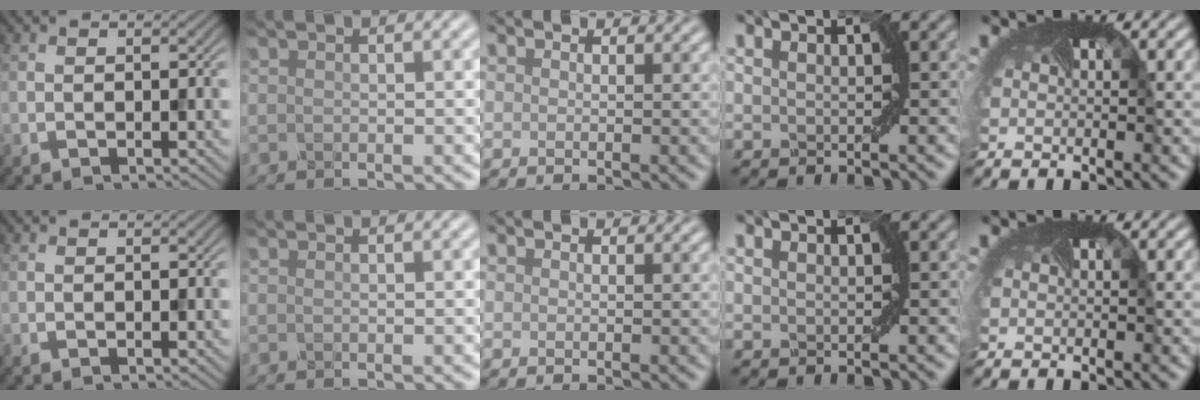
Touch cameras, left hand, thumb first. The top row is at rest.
{}